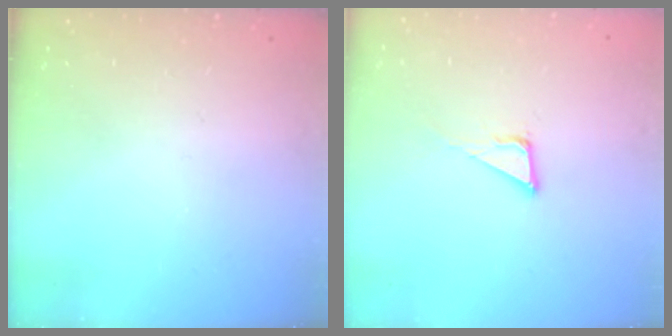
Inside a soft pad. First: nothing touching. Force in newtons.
{"total": 4.3, "press": 4.3, "slide": 0.2}